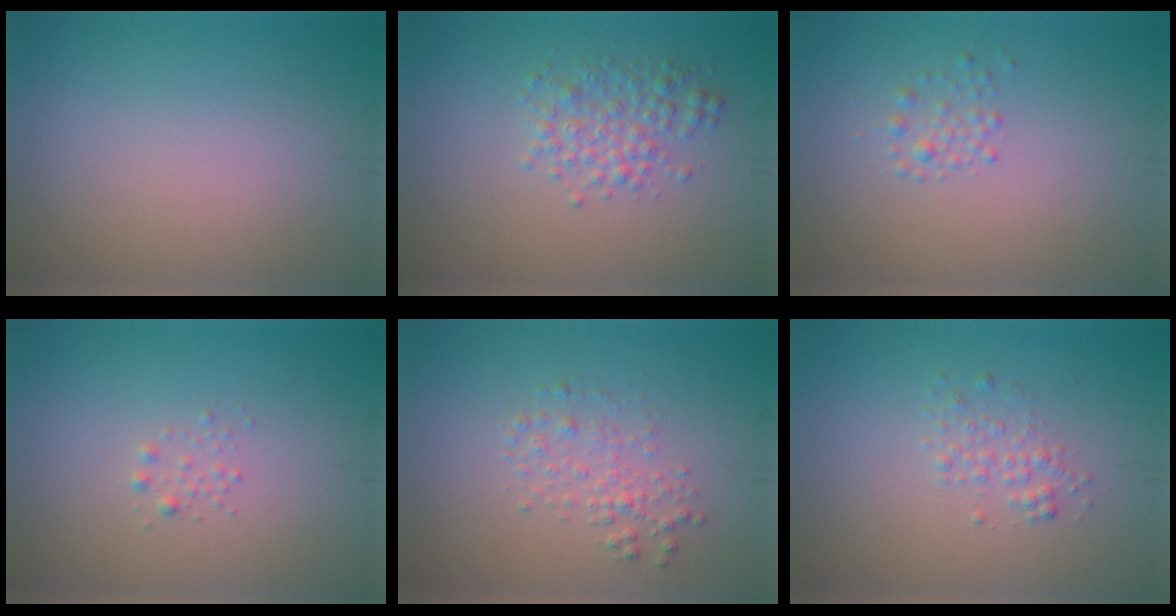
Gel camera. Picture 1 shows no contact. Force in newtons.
{"total": 2.9, "press": 2.9, "slide": 0.0}
{"total": 1.2, "press": 1.2, "slide": 0.0}
{"total": 0.7, "press": 0.7, "slide": 0.0}
{"total": 2.0, "press": 2.0, "slide": 0.1}
{"total": 1.5, "press": 1.5, "slide": 0.0}